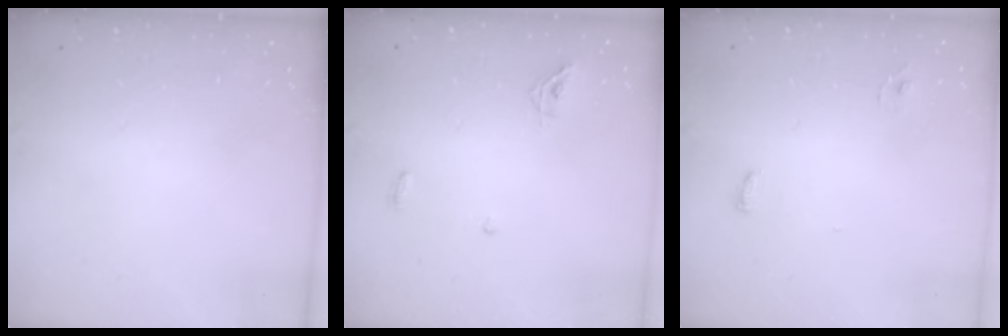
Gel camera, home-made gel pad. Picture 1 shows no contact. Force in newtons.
{"total": 5.1, "press": 5.0, "slide": 0.8}
{"total": 4.1, "press": 3.5, "slide": 2.2}